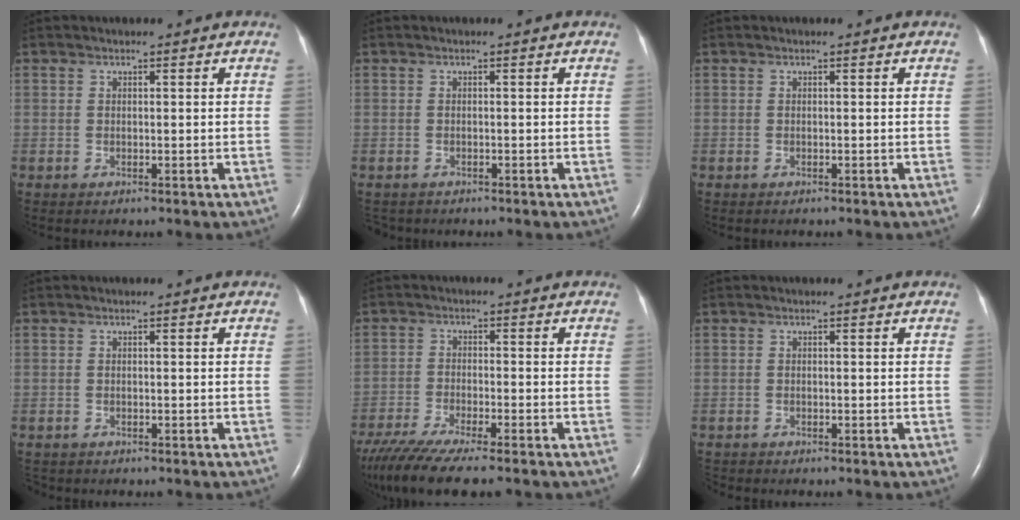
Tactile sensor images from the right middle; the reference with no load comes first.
{"total": 2.2, "force": [-1.9, 1.2, 0.3], "torque": [-0.007, -0.003, -0.026]}
{"total": 0.0}
{"total": 2.0, "force": [-1.7, 1.0, 0.4], "torque": [-0.009, -0.004, -0.021]}
{"total": 11.8, "force": [-9.6, 0.7, 6.7], "torque": [-0.115, -0.028, -0.159]}
{"total": 0.7, "force": [-0.7, 0.0, -0.2], "torque": [0.000, -0.004, -0.011]}